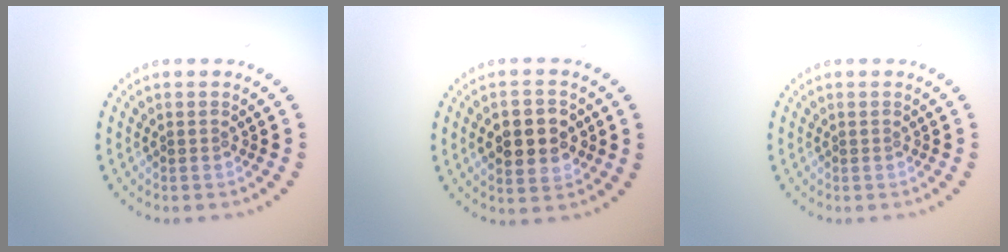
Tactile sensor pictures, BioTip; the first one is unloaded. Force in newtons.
{"total": 5.0, "press": 5.0, "slide": 0.3}
{"total": 0.0}